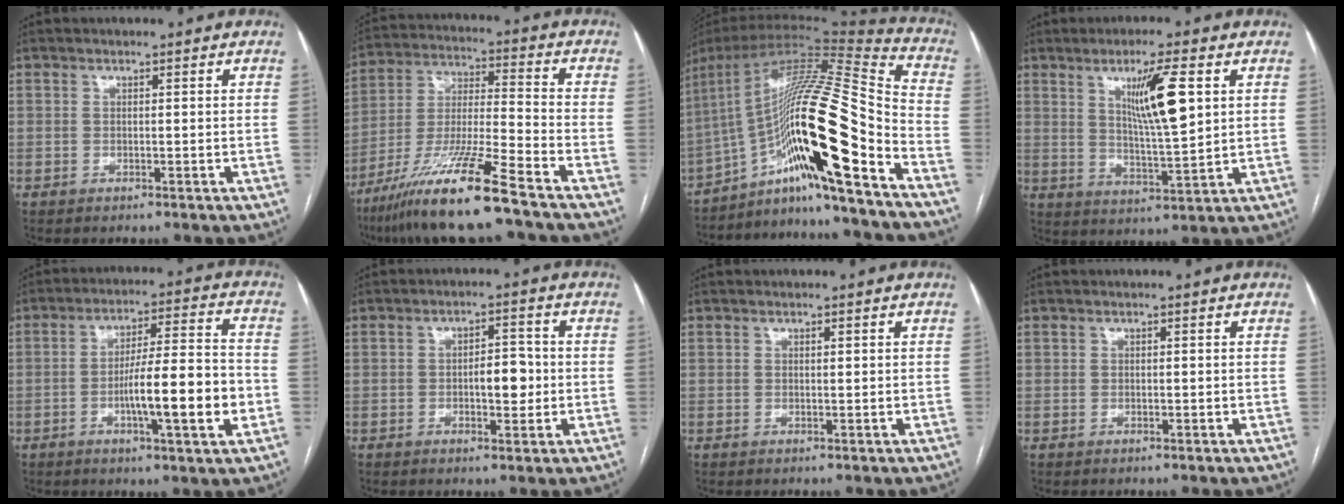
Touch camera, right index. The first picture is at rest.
{"total": 15.3, "force": [-10.9, -0.6, 10.7], "torque": [-0.217, -0.029, -0.200]}
{"total": 23.0, "force": [-11.5, 0.2, 19.9], "torque": [-0.339, 0.008, -0.198]}
{"total": 9.7, "force": [3.4, 0.7, 9.1], "torque": [-0.157, -0.008, 0.059]}
{"total": 12.9, "force": [-3.4, 0.9, 12.4], "torque": [-0.201, 0.005, -0.054]}
{"total": 4.9, "force": [-0.6, 2.0, 4.5], "torque": [-0.065, 0.005, -0.006]}
{"total": 0.5, "force": [0.2, 0.1, 0.4], "torque": [-0.009, -0.001, 0.004]}
{"total": 0.0}